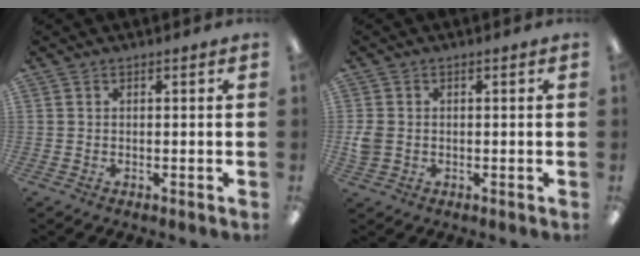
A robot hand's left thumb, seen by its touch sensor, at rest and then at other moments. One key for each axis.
{"total": 3.1, "fx": -0.2, "fy": 2.6, "fz": 1.6, "tx": -0.018, "ty": 0.003, "tz": -0.003}